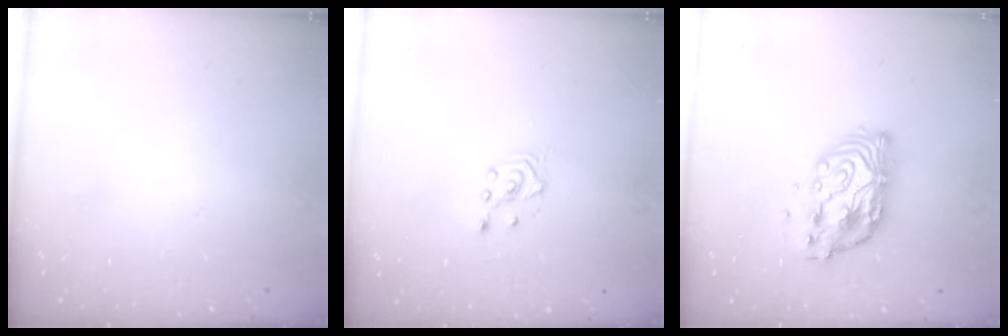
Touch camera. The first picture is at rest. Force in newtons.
{"total": 2.1, "press": 2.0, "slide": 0.8}
{"total": 11.0, "press": 10.9, "slide": 0.9}